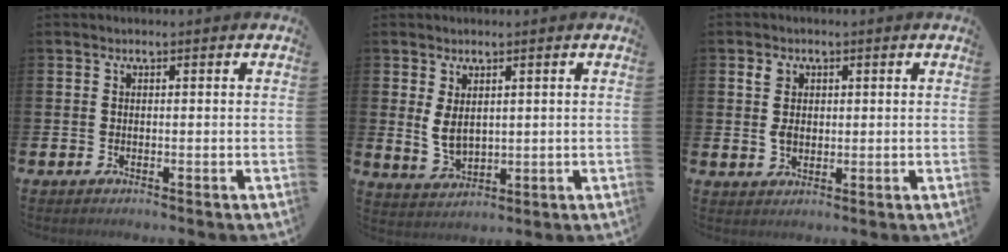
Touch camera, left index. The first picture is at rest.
{"total": 3.6, "force": [1.7, 1.8, 2.6], "torque": [-0.036, -0.005, 0.028]}
{"total": 3.2, "force": [1.2, 2.4, 1.7], "torque": [-0.020, 0.003, 0.017]}